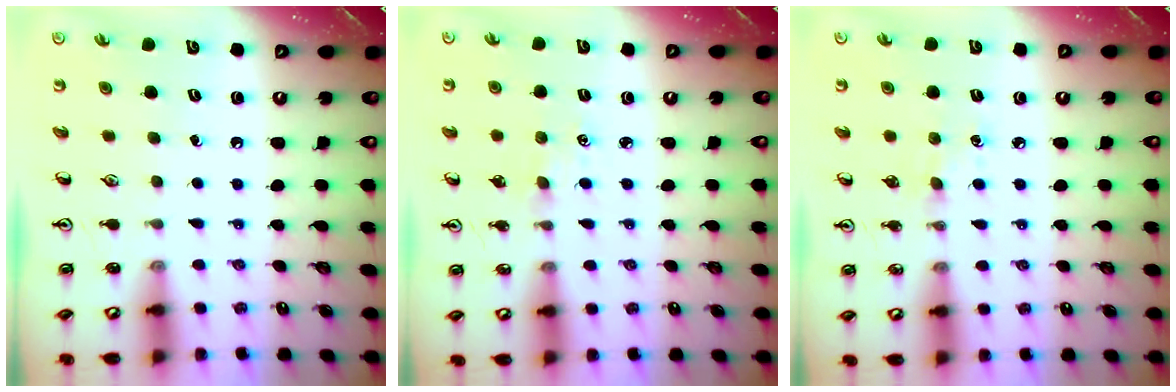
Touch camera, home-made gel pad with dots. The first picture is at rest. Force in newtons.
{"total": 1.1, "press": 1.1, "slide": 0.3}
{"total": 5.1, "press": 5.0, "slide": 0.6}